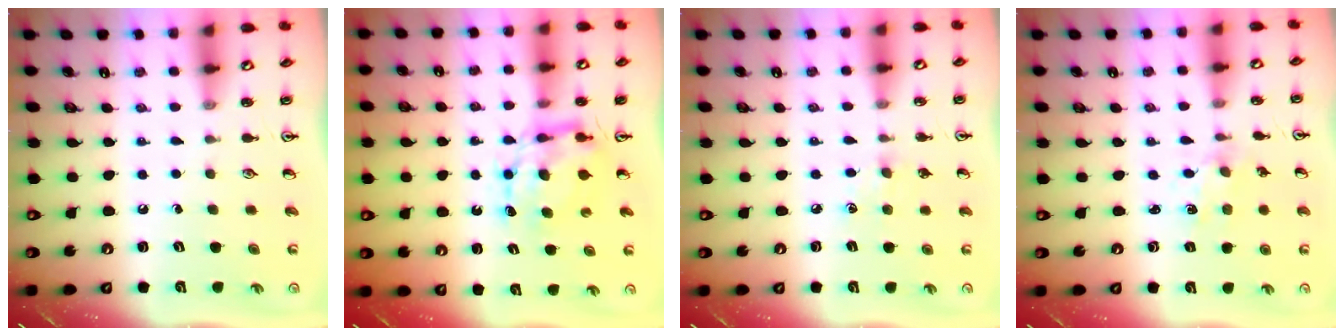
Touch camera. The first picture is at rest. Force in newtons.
{"total": 8.4, "press": 8.4, "slide": 0.6}
{"total": 6.0, "press": 6.0, "slide": 0.7}
{"total": 1.2, "press": 1.2, "slide": 0.3}